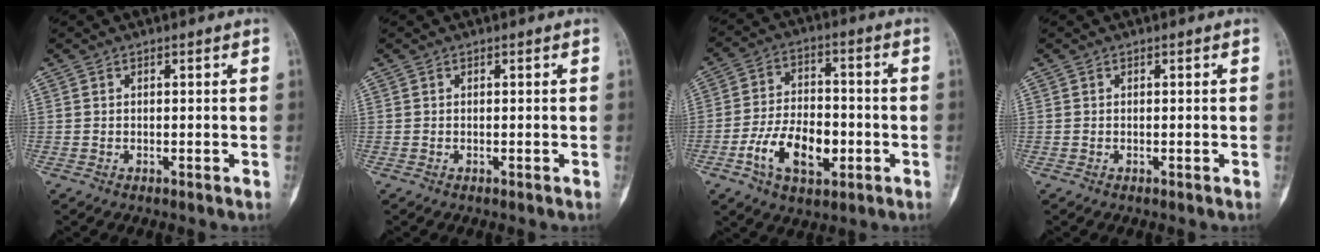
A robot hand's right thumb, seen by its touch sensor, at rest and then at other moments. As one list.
[{"total": 0.0}, {"total": 12.5, "force": [-4.2, 7.1, 9.4], "torque": [-0.152, 0.024, -0.072]}, {"total": 0.0}]